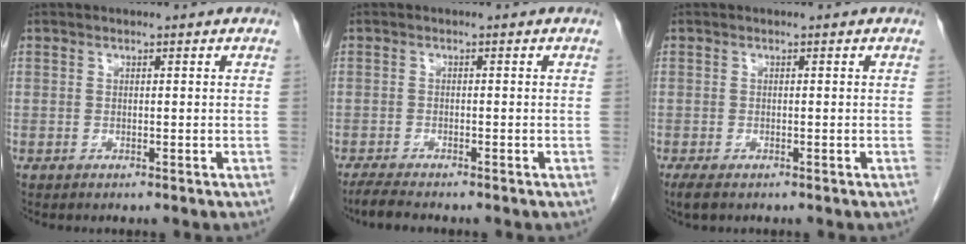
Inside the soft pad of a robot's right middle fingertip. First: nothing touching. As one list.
[{"total": 3.2, "force": [-2.8, 0.2, 1.5], "torque": [-0.034, -0.011, -0.047]}, {"total": 2.4, "force": [-1.7, 0.8, 1.5], "torque": [-0.030, -0.007, -0.023]}]